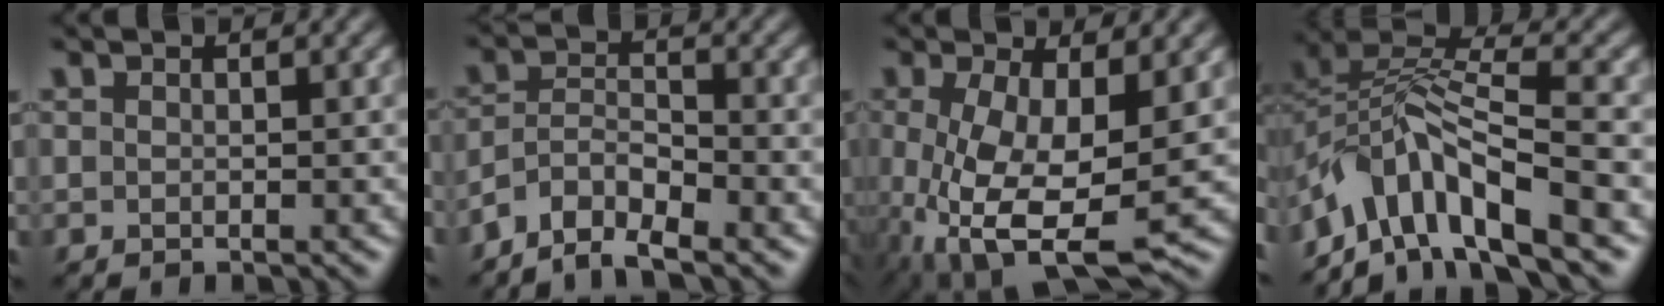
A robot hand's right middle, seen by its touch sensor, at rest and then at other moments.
{"total": 4.1, "force": [-3.3, 1.2, 2.1], "torque": [-0.035, 0.004, -0.067]}
{"total": 8.5, "force": [-1.1, 3.6, 7.6], "torque": [-0.166, -0.019, -0.011]}
{"total": 8.7, "force": [-5.0, 3.3, 6.3], "torque": [-0.104, 0.010, -0.106]}